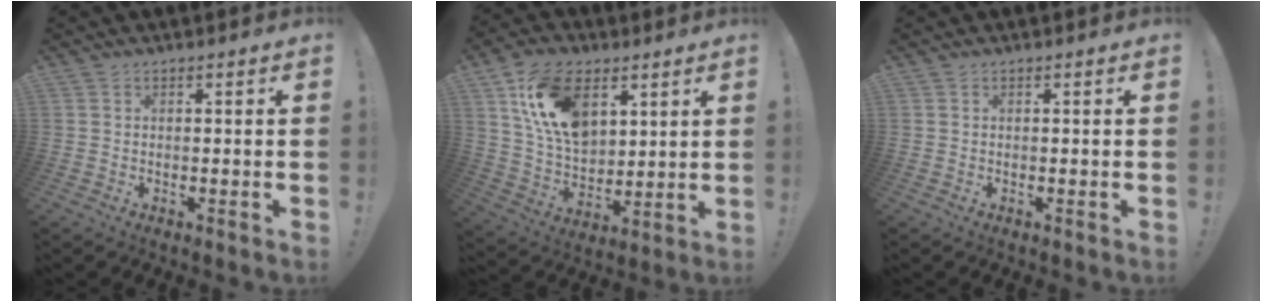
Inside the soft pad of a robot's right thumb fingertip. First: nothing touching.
{"total": 17.7, "force": [7.7, 11.4, 11.2], "torque": [-0.214, -0.025, 0.143]}
{"total": 0.0}